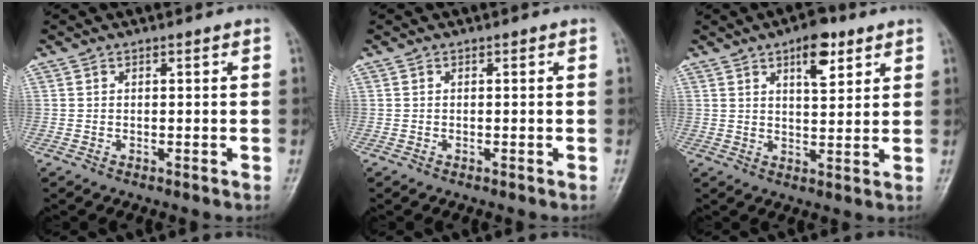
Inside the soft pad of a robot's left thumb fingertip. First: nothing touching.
{"total": 0.0}
{"total": 7.3, "force": [4.0, 3.1, 5.2], "torque": [-0.059, -0.020, 0.057]}